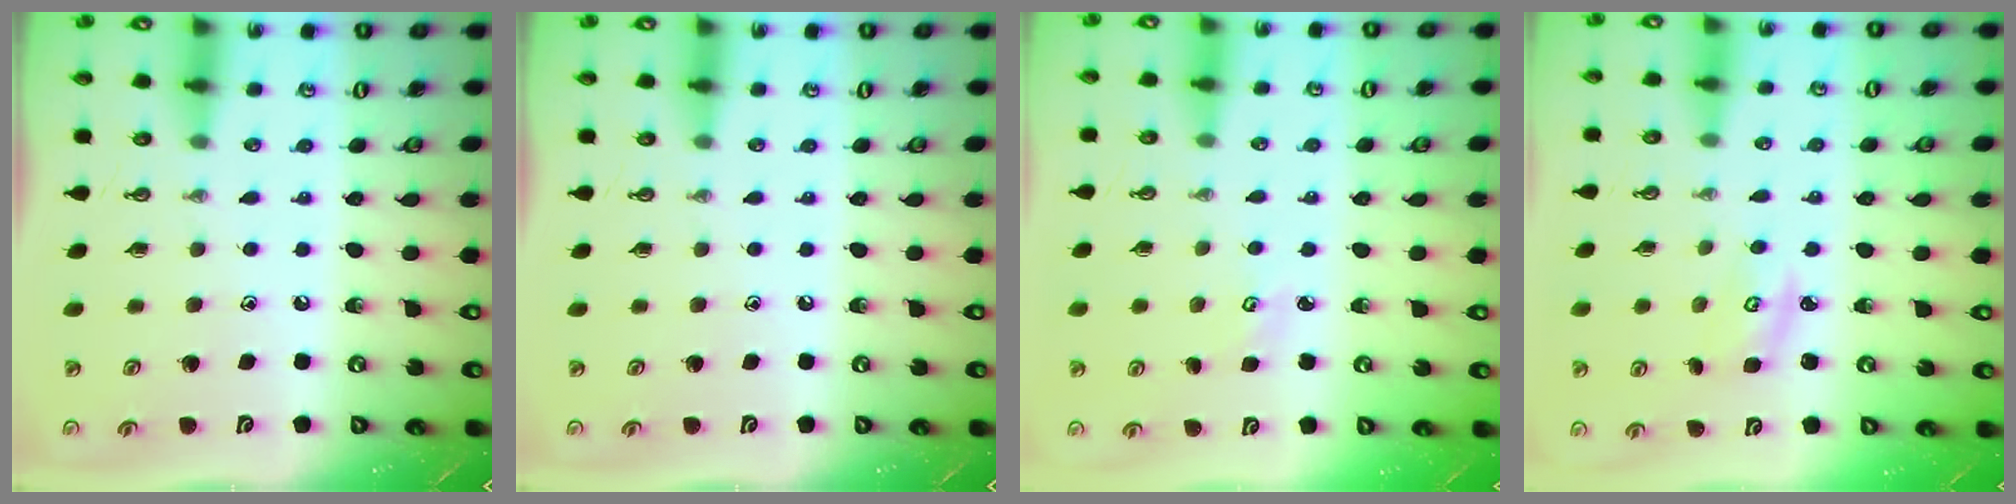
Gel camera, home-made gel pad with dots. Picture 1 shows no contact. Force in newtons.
{"total": 0.0}
{"total": 2.8, "press": 2.8, "slide": 0.3}
{"total": 3.0, "press": 3.0, "slide": 0.4}